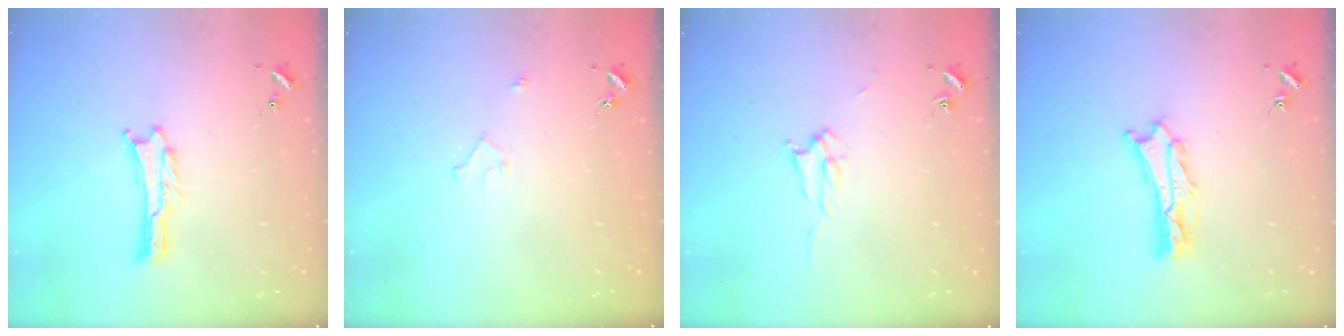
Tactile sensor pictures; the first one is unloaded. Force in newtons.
{"total": 1.8, "press": 1.7, "slide": 0.2}
{"total": 2.0, "press": 2.0, "slide": 0.3}
{"total": 2.6, "press": 2.6, "slide": 0.2}